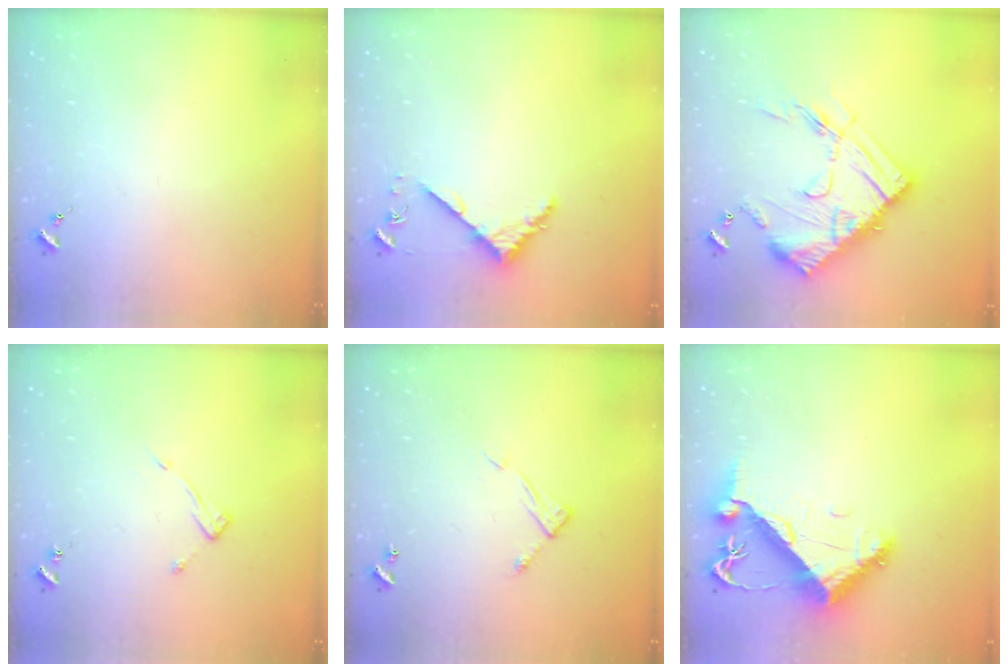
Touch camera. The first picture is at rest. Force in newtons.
{"total": 4.3, "press": 4.3, "slide": 0.4}
{"total": 21.5, "press": 21.4, "slide": 1.6}
{"total": 7.1, "press": 7.1, "slide": 0.5}
{"total": 6.4, "press": 6.4, "slide": 0.3}
{"total": 10.5, "press": 10.4, "slide": 1.3}